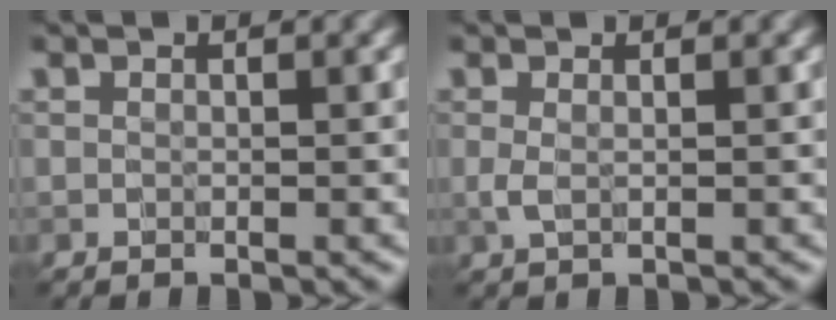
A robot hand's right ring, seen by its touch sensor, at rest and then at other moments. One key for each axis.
{"total": 0.7, "fx": 0.1, "fy": 0.1, "fz": 0.7, "tx": -0.015, "ty": -0.003, "tz": 0.002}